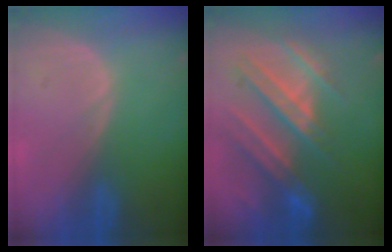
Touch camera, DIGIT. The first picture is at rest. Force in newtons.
{"total": 10.5, "press": 9.6, "slide": 4.2}